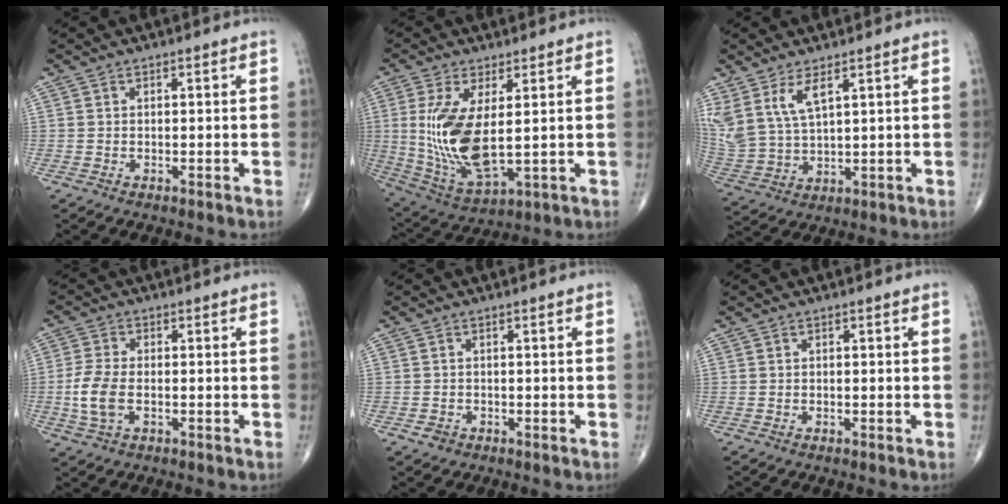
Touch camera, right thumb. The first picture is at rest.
{"total": 14.3, "force": [1.3, 5.8, 13.0], "torque": [-0.272, -0.024, 0.044]}
{"total": 10.1, "force": [5.4, 4.4, 7.3], "torque": [-0.163, -0.022, 0.124]}
{"total": 6.7, "force": [-1.3, 3.7, 5.5], "torque": [-0.124, 0.006, -0.028]}
{"total": 1.5, "force": [-0.7, 1.3, 0.5], "torque": [-0.005, 0.006, -0.010]}
{"total": 0.0}